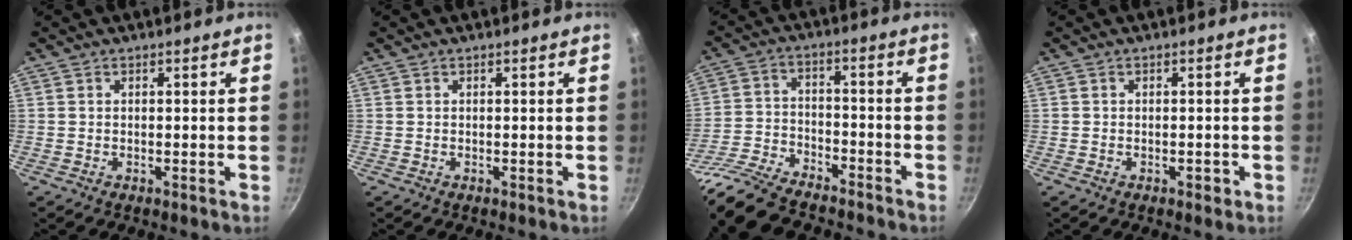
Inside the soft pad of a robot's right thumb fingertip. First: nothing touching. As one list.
[{"total": 0.0}, {"total": 18.5, "force": [-15.4, 6.4, 8.0], "torque": [-0.149, 0.058, -0.275]}, {"total": 1.3, "force": [-0.6, 0.8, 0.8], "torque": [-0.007, 0.007, -0.007]}]